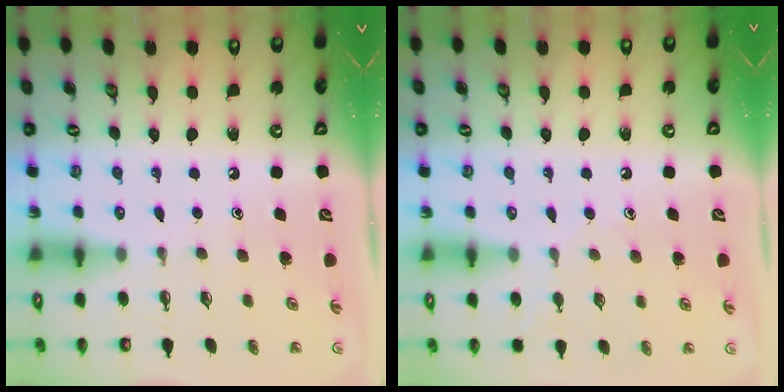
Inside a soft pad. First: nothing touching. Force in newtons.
{"total": 5.0, "press": 5.0, "slide": 0.5}